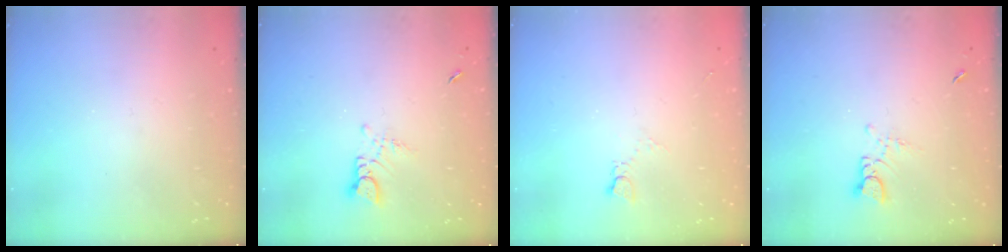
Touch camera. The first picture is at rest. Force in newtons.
{"total": 2.7, "press": 2.7, "slide": 0.3}
{"total": 2.5, "press": 2.5, "slide": 0.4}
{"total": 3.1, "press": 3.1, "slide": 0.2}